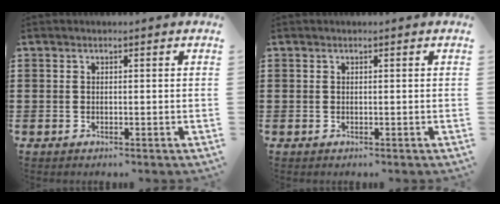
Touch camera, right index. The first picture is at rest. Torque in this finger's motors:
{"motor_torque": [0.01, 0.11, -0.08, -0.03]}